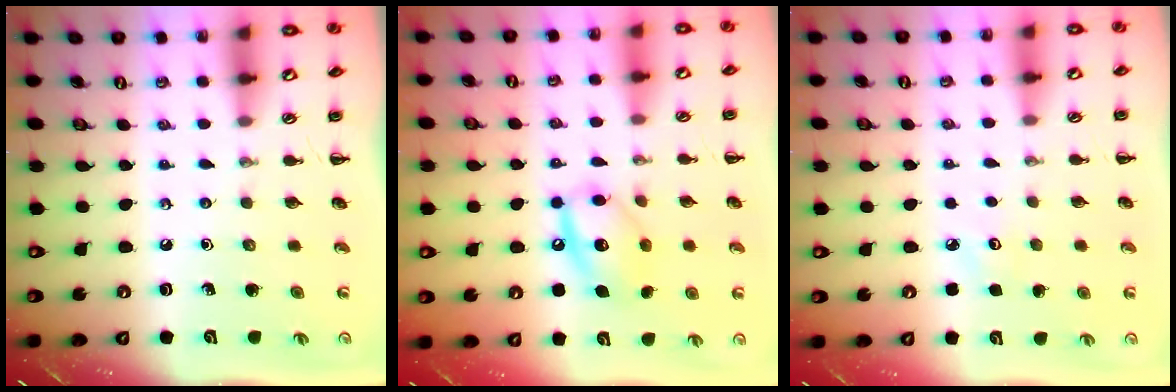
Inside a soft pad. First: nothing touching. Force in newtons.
{"total": 13.4, "press": 13.2, "slide": 1.7}
{"total": 2.8, "press": 2.7, "slide": 0.8}